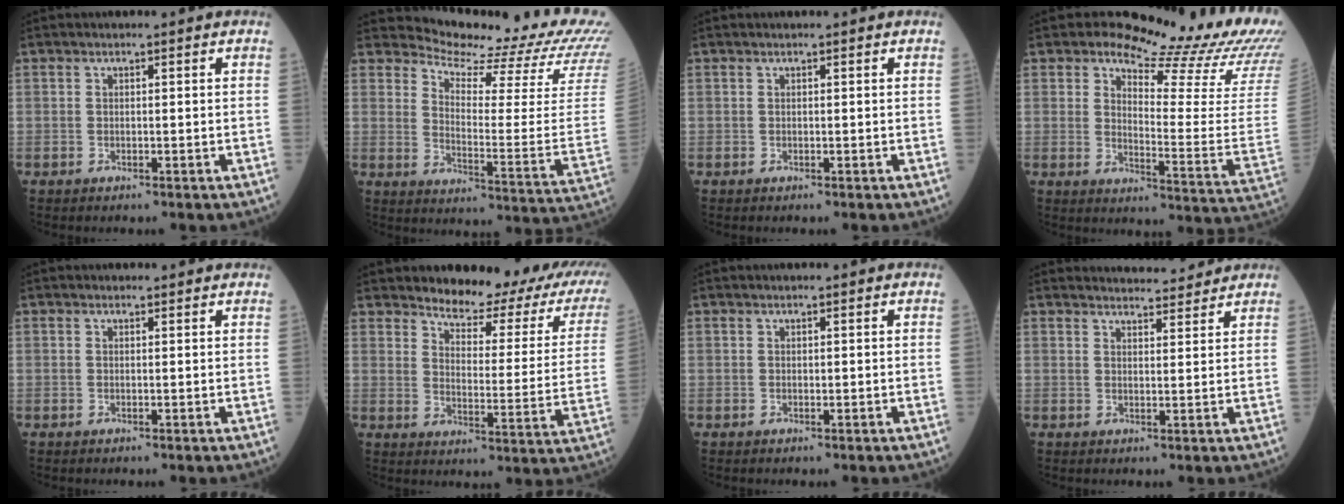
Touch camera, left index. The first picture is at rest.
{"total": 18.1, "force": [17.8, -0.3, 3.5], "torque": [-0.064, -0.140, 0.207]}
{"total": 0.0}
{"total": 18.1, "force": [16.9, 1.7, 6.3], "torque": [-0.092, -0.122, 0.184]}
{"total": 0.6, "force": [0.6, 0.2, -0.1], "torque": [-0.009, -0.005, 0.002]}
{"total": 15.0, "force": [12.4, 3.3, 7.6], "torque": [-0.083, -0.040, 0.138]}
{"total": 0.0}
{"total": 5.9, "force": [5.8, 0.9, 0.7], "torque": [-0.011, 0.005, 0.070]}